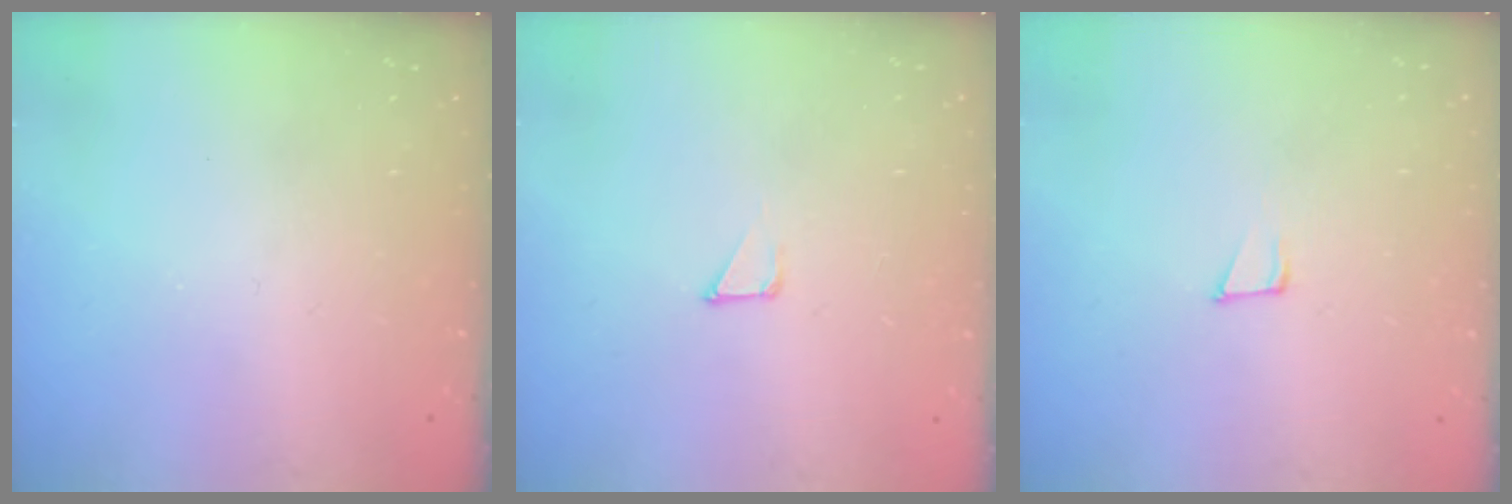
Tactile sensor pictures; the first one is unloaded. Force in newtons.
{"total": 1.7, "press": 1.7, "slide": 0.0}
{"total": 7.0, "press": 6.8, "slide": 1.4}